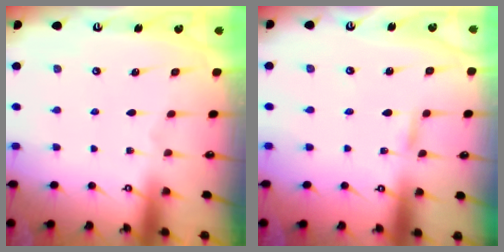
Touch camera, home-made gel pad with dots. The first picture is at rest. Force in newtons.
{"total": 1.4, "press": 1.4, "slide": 0.0}